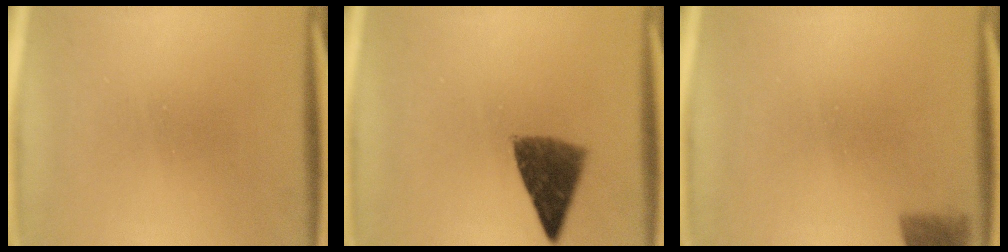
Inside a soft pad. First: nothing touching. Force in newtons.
{"total": 7.2}
{"total": 4.0}